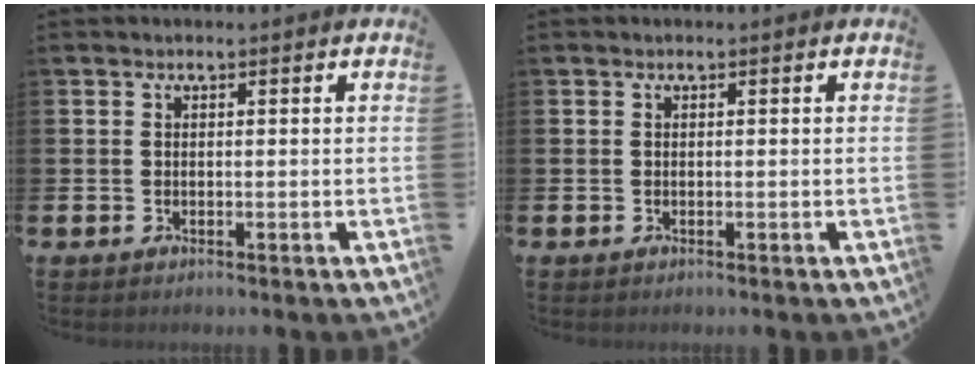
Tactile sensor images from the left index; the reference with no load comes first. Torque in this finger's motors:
{"motor_torque": [0.00, 0.00, 0.00, 0.01]}